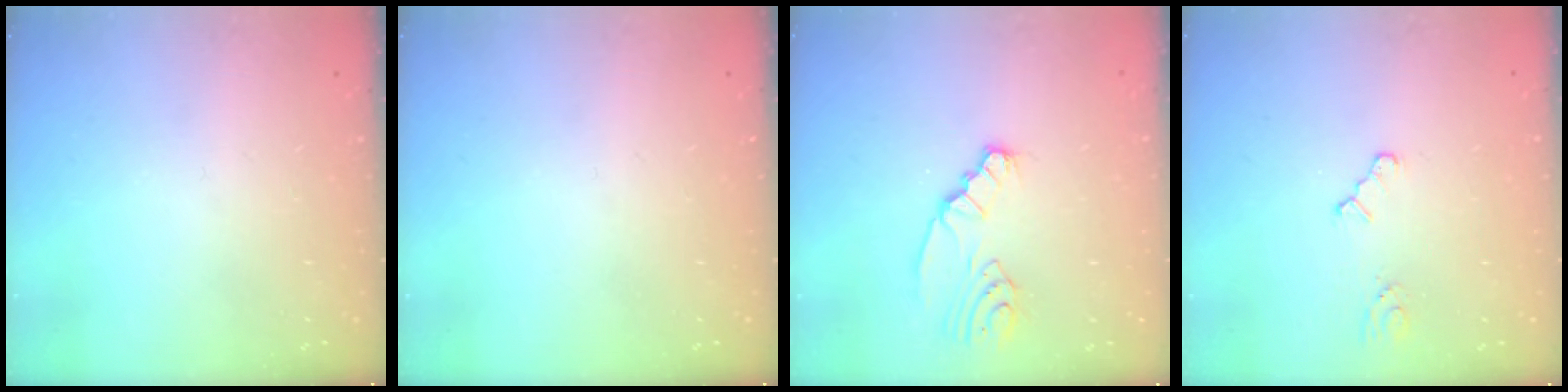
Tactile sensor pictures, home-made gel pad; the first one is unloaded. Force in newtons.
{"total": 0.0}
{"total": 2.8, "press": 2.8, "slide": 0.3}
{"total": 2.3, "press": 2.3, "slide": 0.3}